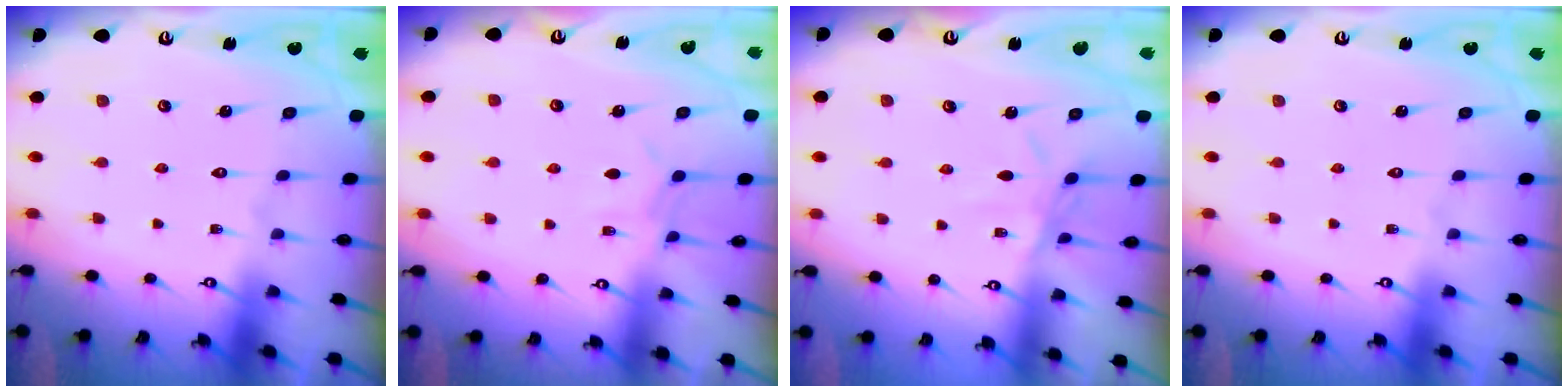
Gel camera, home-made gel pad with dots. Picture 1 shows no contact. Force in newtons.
{"total": 4.6, "press": 4.5, "slide": 0.5}
{"total": 4.8, "press": 4.7, "slide": 0.6}
{"total": 0.0}